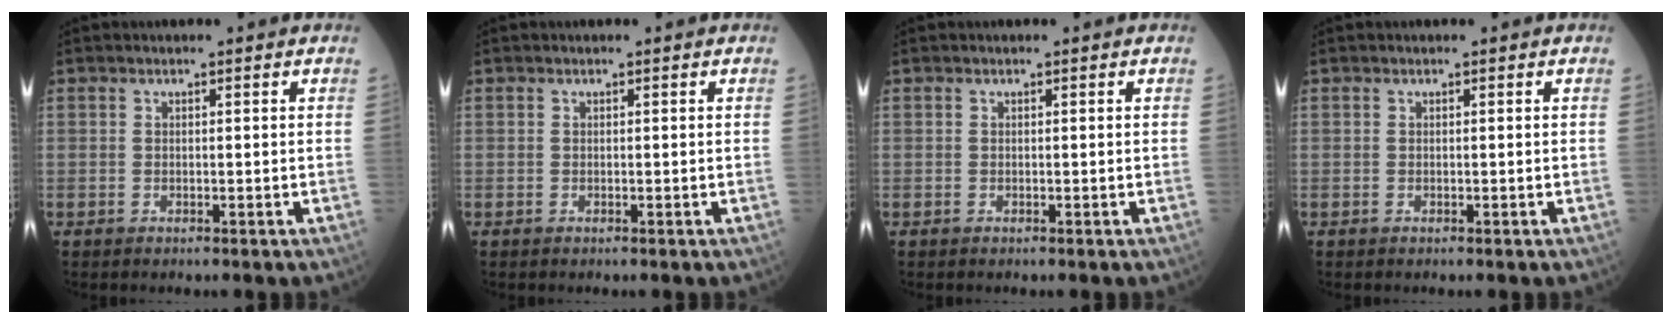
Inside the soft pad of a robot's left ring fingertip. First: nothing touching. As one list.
[{"total": 0.0}, {"total": 0.0}, {"total": 0.0}]